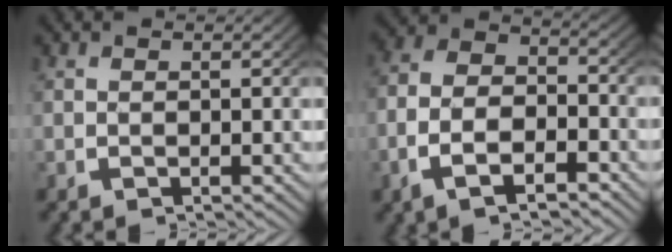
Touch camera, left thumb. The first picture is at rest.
{"total": 6.6, "force": [-2.1, 4.1, 4.6], "torque": [-0.086, -0.015, -0.040]}